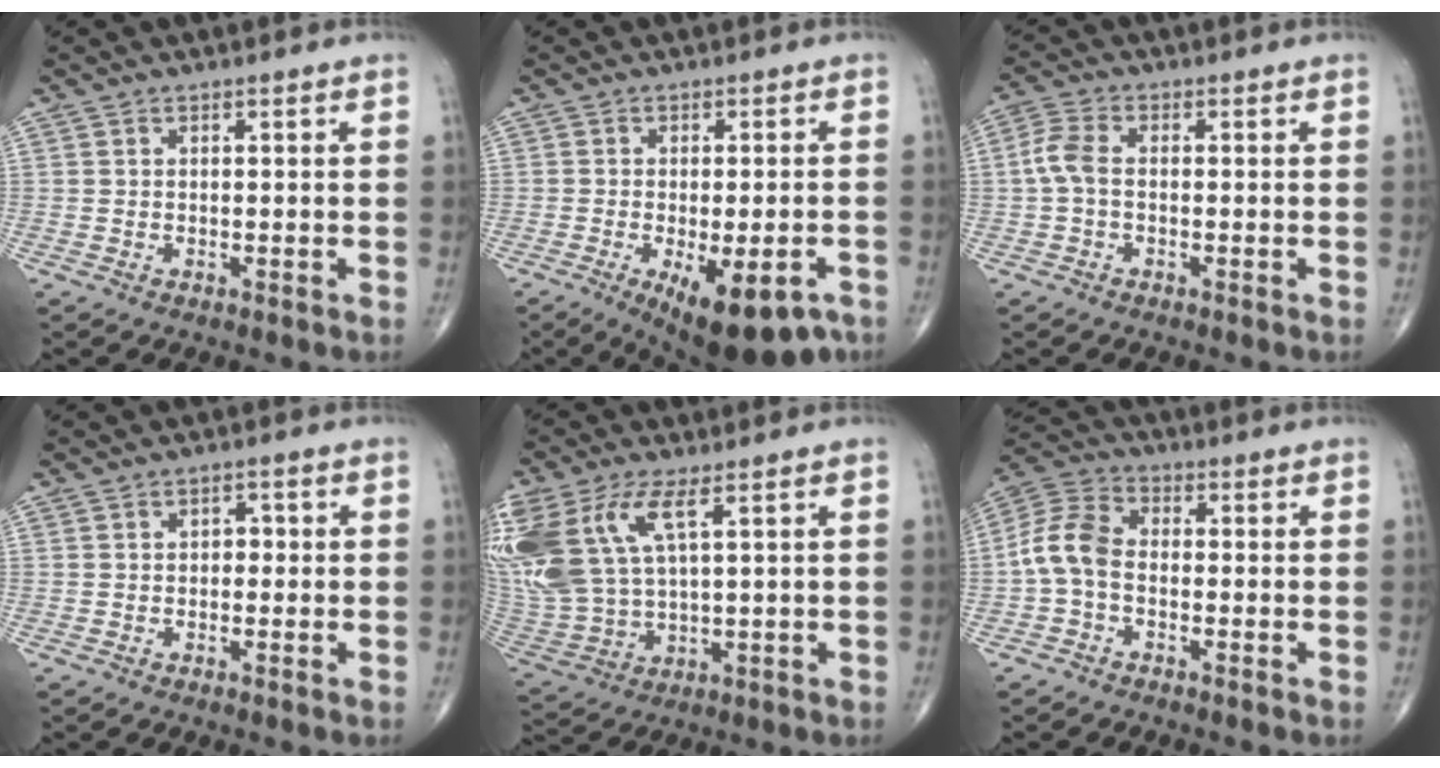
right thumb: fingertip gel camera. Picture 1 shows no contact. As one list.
[{"total": 14.1, "force": [-6.9, 5.6, 10.9], "torque": [-0.126, 0.006, -0.086]}, {"total": 4.5, "force": [-0.4, 2.6, 3.7], "torque": [-0.086, 0.013, -0.016]}, {"total": 2.1, "force": [0.1, 1.5, 1.5], "torque": [-0.012, 0.007, -0.002]}, {"total": 20.3, "force": [7.4, 9.8, 16.1], "torque": [-0.401, -0.007, 0.154]}, {"total": 8.1, "force": [-1.4, 5.3, 6.0], "torque": [-0.118, 0.026, -0.042]}]